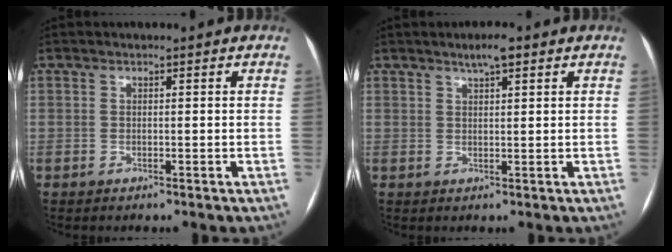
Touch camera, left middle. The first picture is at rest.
{"total": 2.9, "force": [1.9, 0.5, 2.1], "torque": [-0.039, 0.006, 0.032]}